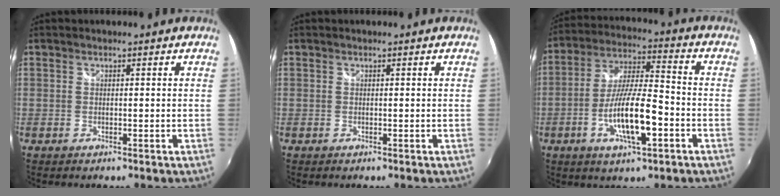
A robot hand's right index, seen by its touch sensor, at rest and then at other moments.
{"total": 0.0}
{"total": 13.4, "force": [-4.8, 3.0, 12.1], "torque": [-0.239, -0.006, -0.086]}